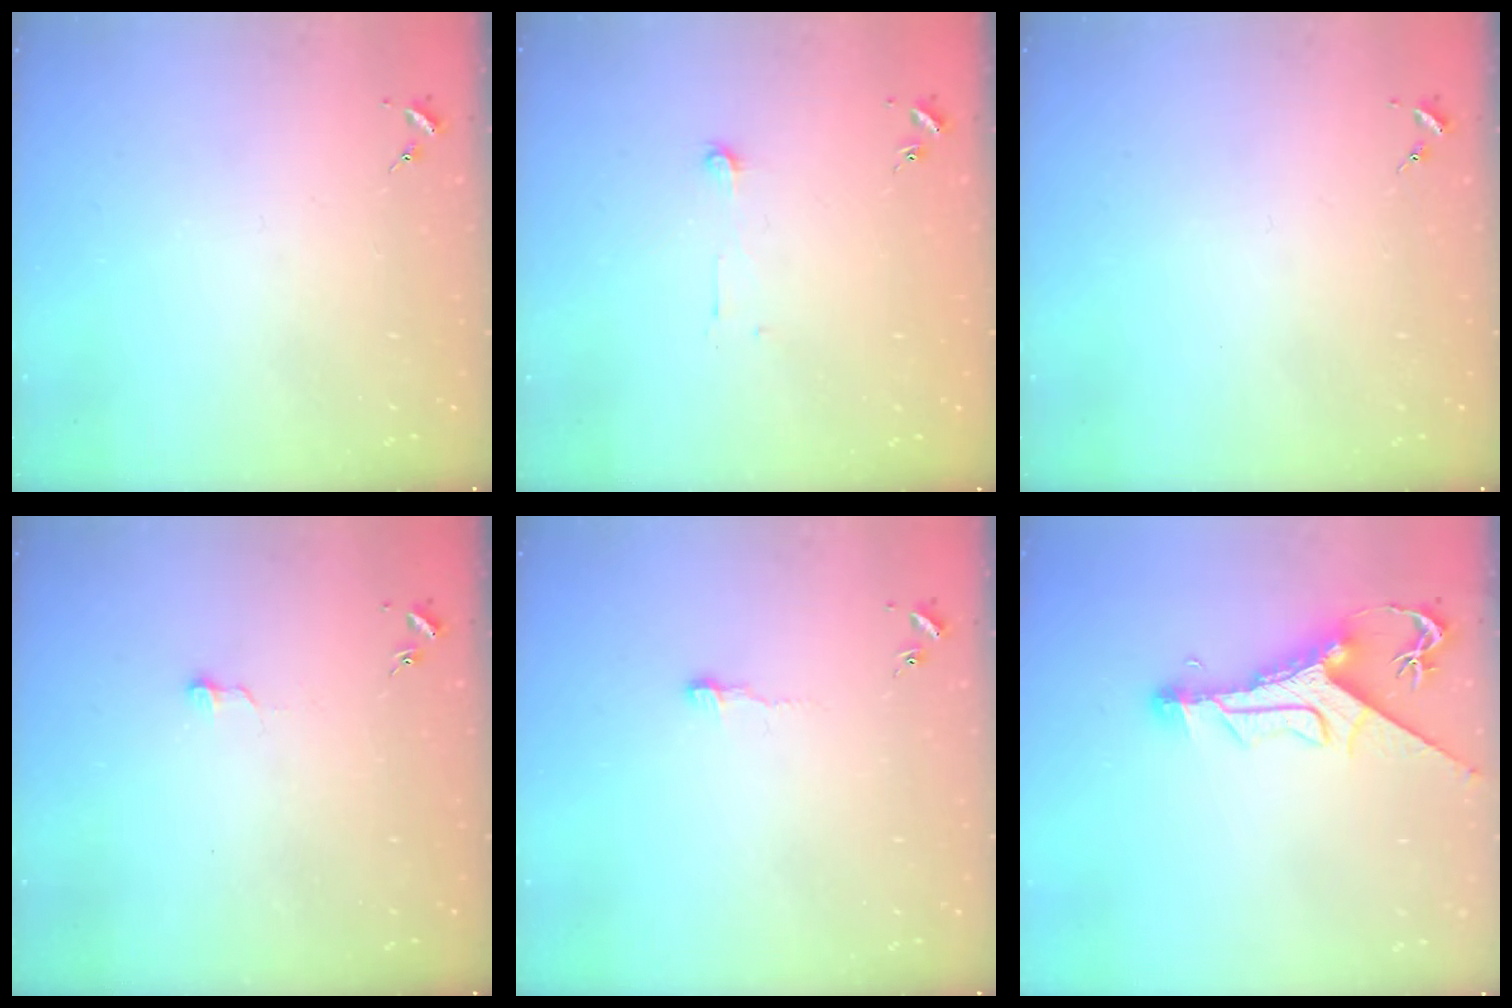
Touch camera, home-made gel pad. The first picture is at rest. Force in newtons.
{"total": 3.8, "press": 3.8, "slide": 0.2}
{"total": 0.0}
{"total": 3.6, "press": 3.6, "slide": 0.3}
{"total": 3.4, "press": 3.3, "slide": 0.2}
{"total": 11.4, "press": 11.4, "slide": 1.3}